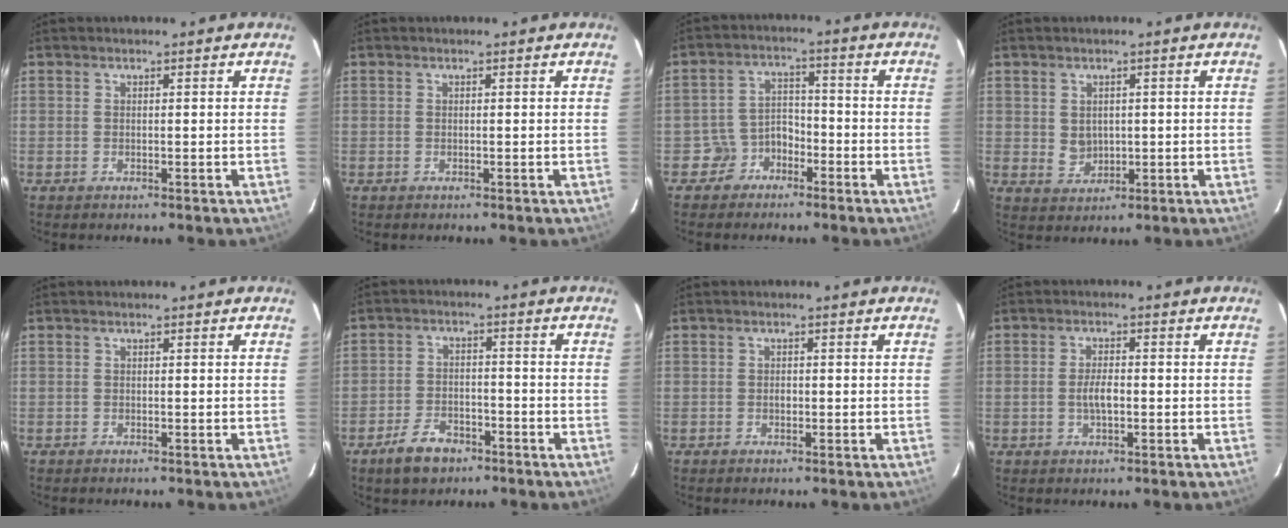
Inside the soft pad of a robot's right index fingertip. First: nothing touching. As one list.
[{"total": 0.0}, {"total": 5.2, "force": [-3.3, 3.9, 0.6], "torque": [-0.017, 0.025, -0.056]}, {"total": 3.4, "force": [0.5, 2.9, 1.6], "torque": [-0.029, 0.002, 0.018]}, {"total": 0.0}, {"total": 8.6, "force": [-5.8, 5.1, 3.8], "torque": [-0.096, 0.017, -0.090]}, {"total": 0.9, "force": [-0.2, 0.7, 0.5], "torque": [-0.008, 0.002, -0.004]}, {"total": 3.4, "force": [-0.6, 1.3, 3.1], "torque": [-0.060, 0.001, -0.009]}]